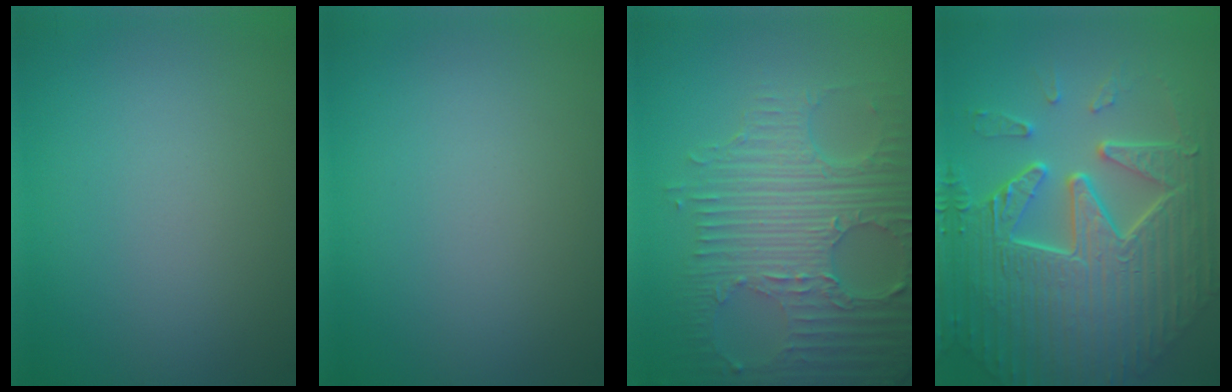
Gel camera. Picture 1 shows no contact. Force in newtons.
{"total": 0.0}
{"total": 8.1, "press": 5.8, "slide": 5.7}
{"total": 11.1, "press": 7.5, "slide": 8.1}